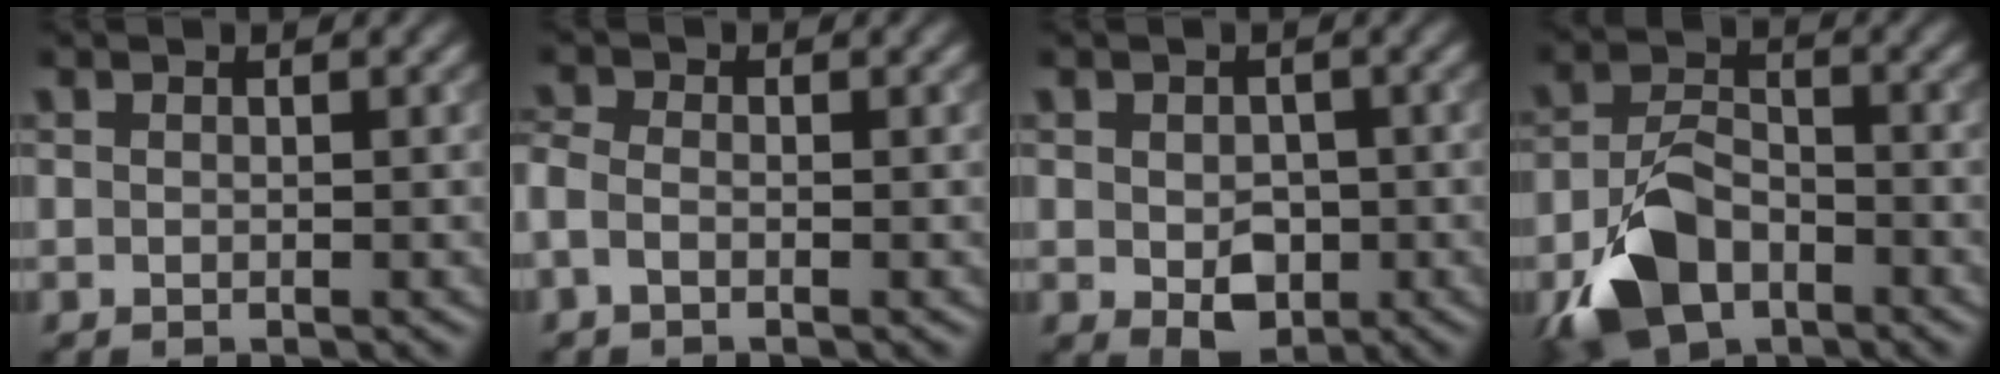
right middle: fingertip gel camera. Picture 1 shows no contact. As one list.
[{"total": 1.7, "force": [-0.8, 0.8, 1.2], "torque": [-0.030, -0.001, -0.025]}, {"total": 3.5, "force": [-0.7, 2.4, 2.4], "torque": [-0.036, -0.010, -0.008]}, {"total": 6.6, "force": [-3.7, 3.8, 4.0], "torque": [-0.081, -0.003, -0.078]}]